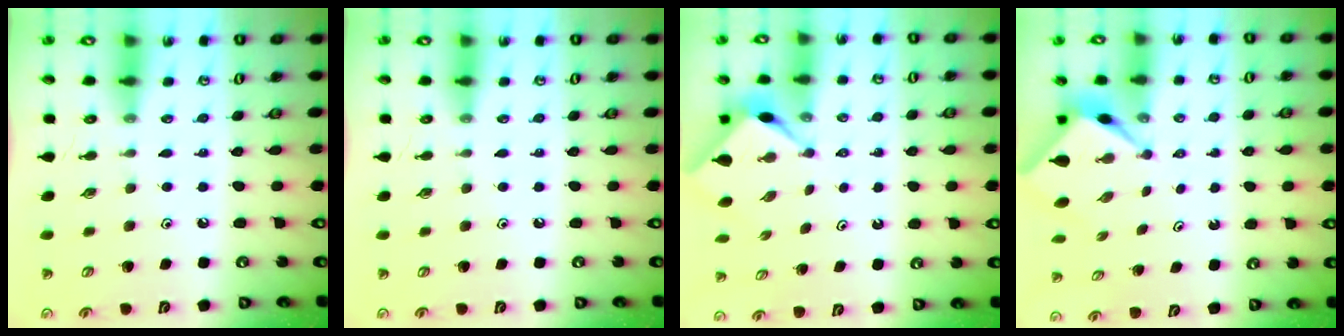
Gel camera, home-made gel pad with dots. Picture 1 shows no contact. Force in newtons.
{"total": 0.0}
{"total": 3.6, "press": 3.6, "slide": 0.7}
{"total": 2.5, "press": 2.5, "slide": 0.1}